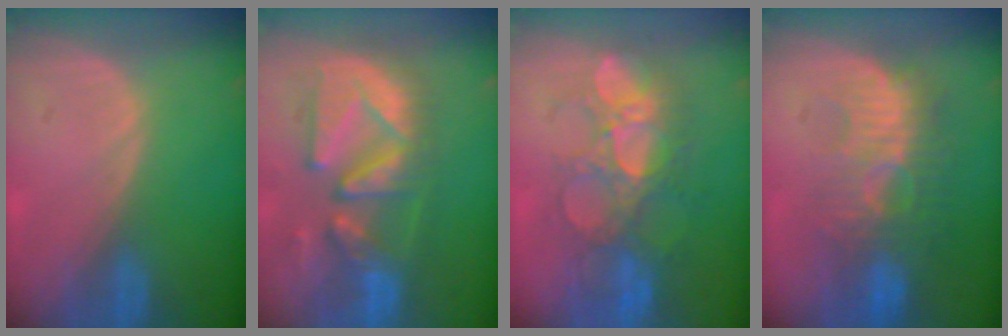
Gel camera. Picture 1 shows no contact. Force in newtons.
{"total": 12.0, "press": 11.0, "slide": 4.8}
{"total": 9.5, "press": 9.0, "slide": 3.1}
{"total": 9.9, "press": 9.1, "slide": 3.7}